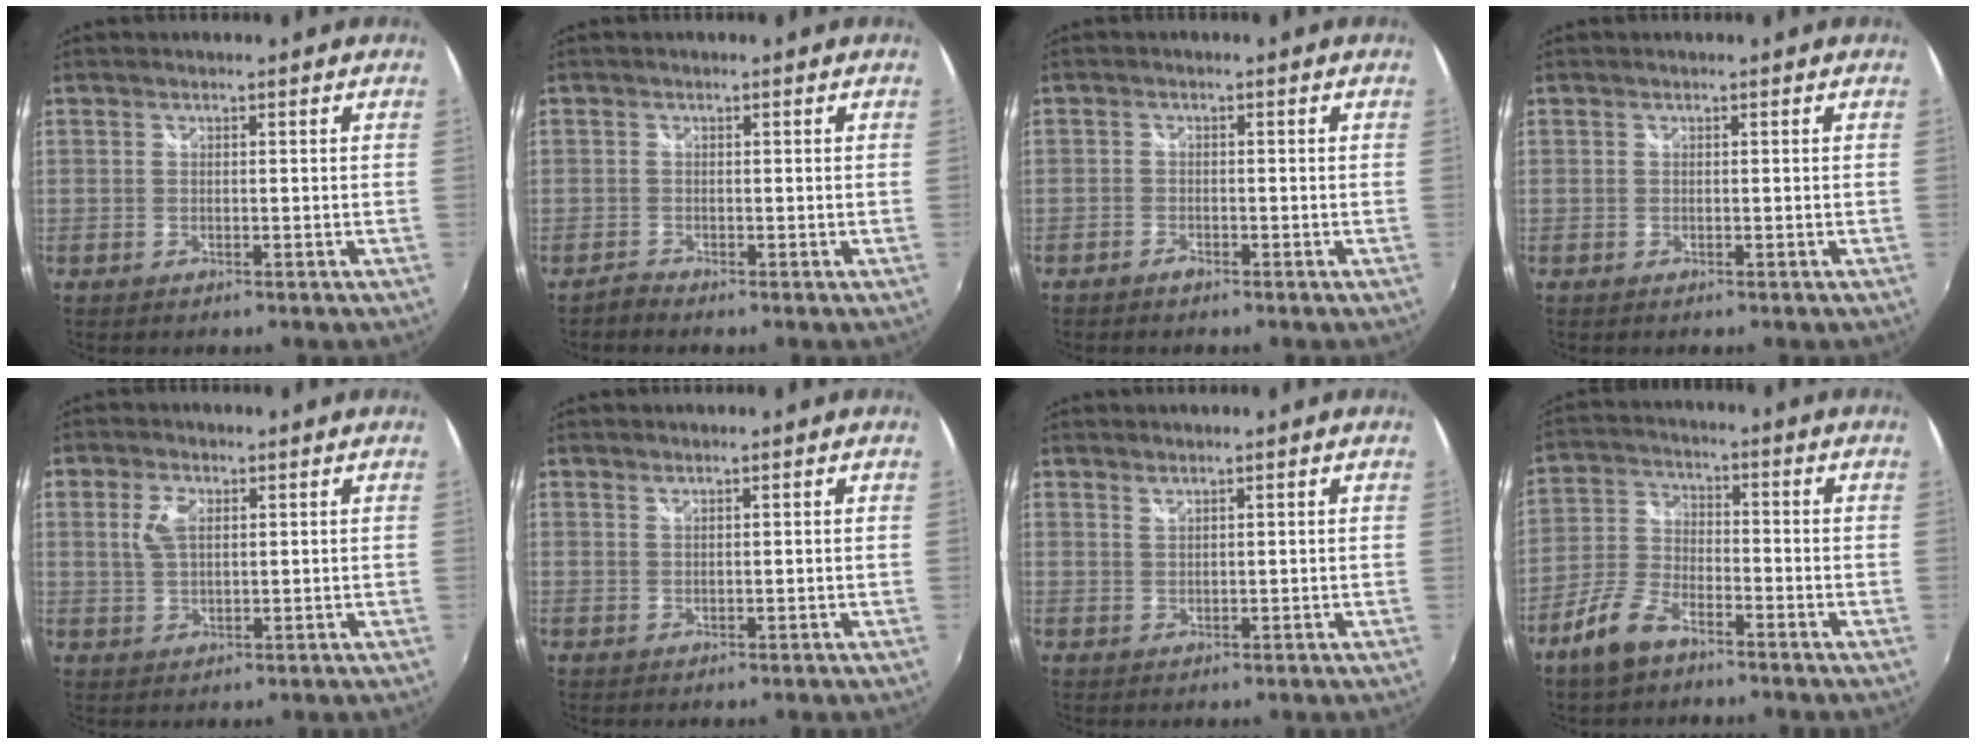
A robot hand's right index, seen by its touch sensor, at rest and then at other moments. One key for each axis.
{"total": 1.1, "fx": -1.0, "fy": 0.4, "fz": -0.3, "tx": 0.005, "ty": 0.003, "tz": -0.022}
{"total": 1.4, "fx": -1.2, "fy": 0.6, "fz": 0.4, "tx": -0.013, "ty": 0.000, "tz": -0.025}
{"total": 0.0}
{"total": 4.2, "fx": 1.3, "fy": 2.4, "fz": 3.2, "tx": -0.064, "ty": 0.006, "tz": 0.026}
{"total": 0.6, "fx": 0.6, "fy": 0.0, "fz": 0.2, "tx": -0.002, "ty": 0.001, "tz": 0.011}
{"total": 1.0, "fx": 1.0, "fy": 0.1, "fz": 0.3, "tx": -0.004, "ty": 0.001, "tz": 0.018}
{"total": 8.1, "fx": -5.7, "fy": 3.5, "fz": 4.7, "tx": -0.111, "ty": 0.003, "tz": -0.113}